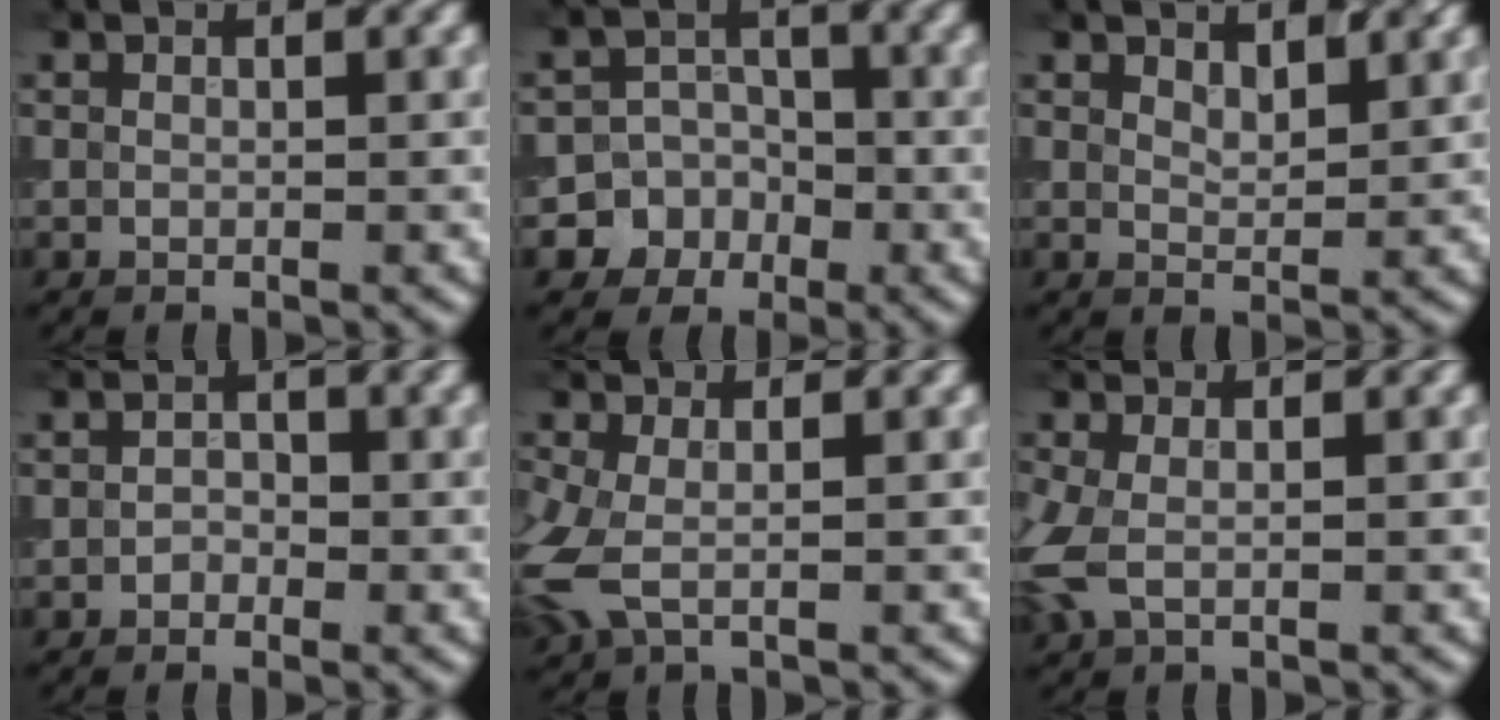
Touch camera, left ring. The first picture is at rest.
{"total": 6.3, "force": [-2.9, 5.6, 0.4], "torque": [0.020, -0.001, -0.060]}
{"total": 2.0, "force": [1.7, 0.6, 0.9], "torque": [-0.013, 0.000, 0.031]}
{"total": 1.1, "force": [-0.5, 0.9, 0.5], "torque": [-0.004, -0.001, -0.011]}
{"total": 3.2, "force": [-0.3, 1.7, 2.7], "torque": [-0.082, -0.006, -0.011]}
{"total": 2.5, "force": [-0.1, 1.3, 2.1], "torque": [-0.059, -0.001, -0.007]}